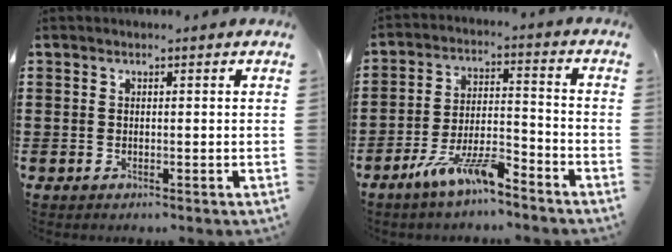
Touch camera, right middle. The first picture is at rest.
{"total": 8.2, "force": [-6.4, 1.5, 5.0], "torque": [-0.104, -0.002, -0.123]}